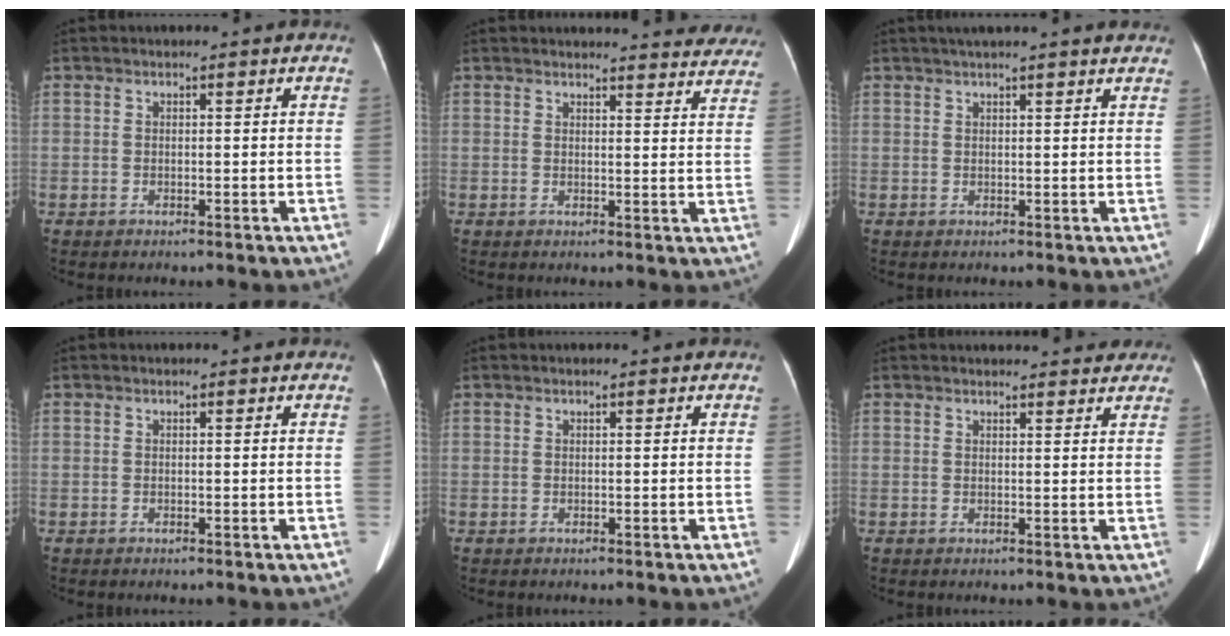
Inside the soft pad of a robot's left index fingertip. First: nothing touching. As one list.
[{"total": 19.2, "force": [18.4, 3.5, 3.9], "torque": [-0.028, -0.057, 0.190]}, {"total": 9.9, "force": [8.7, 0.5, 4.7], "torque": [-0.065, 0.031, 0.096]}, {"total": 0.0}, {"total": 0.0}, {"total": 9.3, "force": [8.6, 2.2, 2.8], "torque": [-0.020, 0.002, 0.084]}]